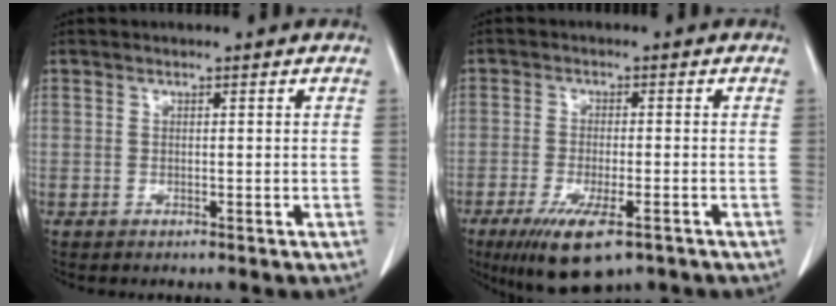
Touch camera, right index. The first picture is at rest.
{"total": 9.6, "force": [-5.8, 2.5, 7.2], "torque": [-0.127, -0.022, -0.091]}